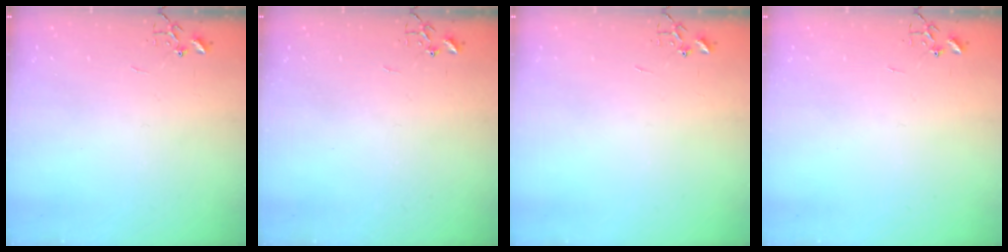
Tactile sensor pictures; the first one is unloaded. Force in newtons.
{"total": 0.0}
{"total": 0.0}
{"total": 0.0}